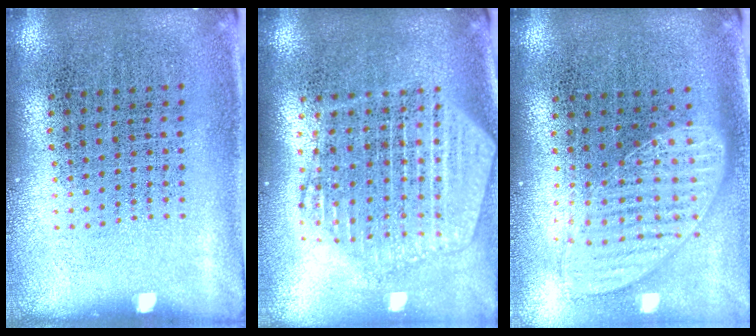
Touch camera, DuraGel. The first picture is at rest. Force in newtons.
{"total": 2.3, "press": 2.0, "slide": 1.1}
{"total": 1.4, "press": 1.2, "slide": 0.7}